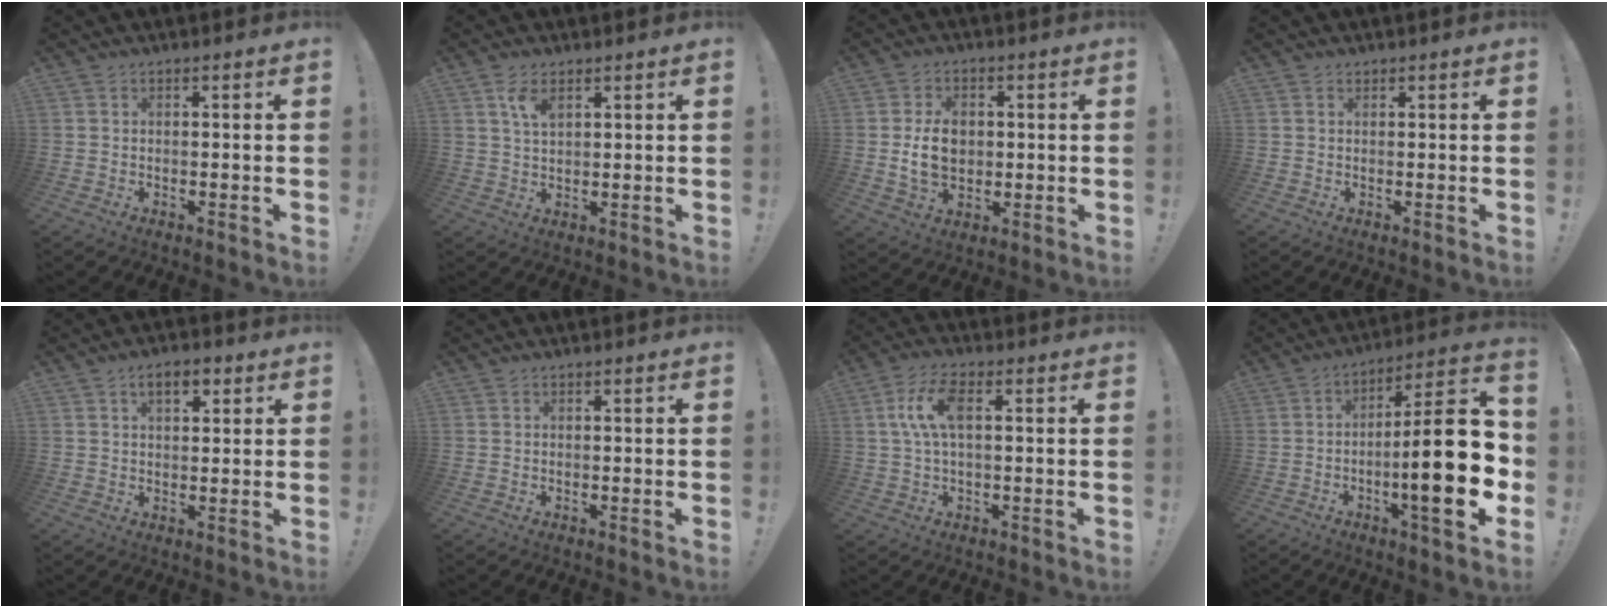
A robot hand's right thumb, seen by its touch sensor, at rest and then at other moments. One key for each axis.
{"total": 4.7, "fx": 2.4, "fy": 2.5, "fz": 3.2, "tx": -0.055, "ty": -0.005, "tz": 0.041}
{"total": 9.6, "fx": 0.2, "fy": 7.0, "fz": 6.5, "tx": -0.110, "ty": 0.005, "tz": 0.003}
{"total": 0.6, "fx": 0.5, "fy": 0.3, "fz": 0.0, "tx": 0.006, "ty": -0.004, "tz": 0.009}
{"total": 5.1, "fx": 2.4, "fy": 2.8, "fz": 3.5, "tx": -0.051, "ty": 0.002, "tz": 0.040}
{"total": 0.0}
{"total": 9.5, "fx": 1.5, "fy": 3.8, "fz": 8.6, "tx": -0.179, "ty": 0.004, "tz": 0.027}
{"total": 22.6, "fx": -3.5, "fy": 4.8, "fz": 21.8, "tx": -0.331, "ty": 0.010, "tz": -0.055}